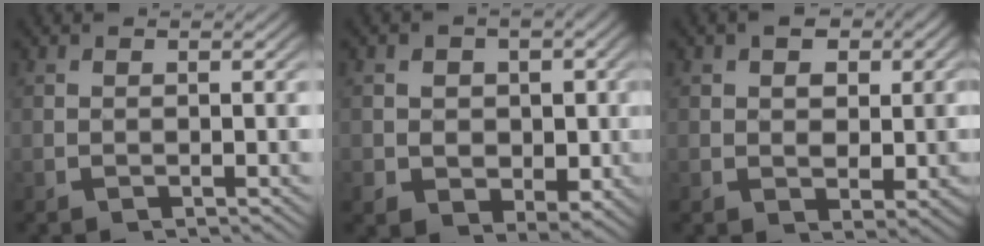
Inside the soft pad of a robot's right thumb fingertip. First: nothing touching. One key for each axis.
{"total": 6.7, "fx": 0.1, "fy": 5.6, "fz": 3.7, "tx": -0.076, "ty": -0.040, "tz": 0.016}
{"total": 5.0, "fx": 1.5, "fy": 3.7, "fz": 3.0, "tx": -0.047, "ty": -0.023, "tz": 0.035}